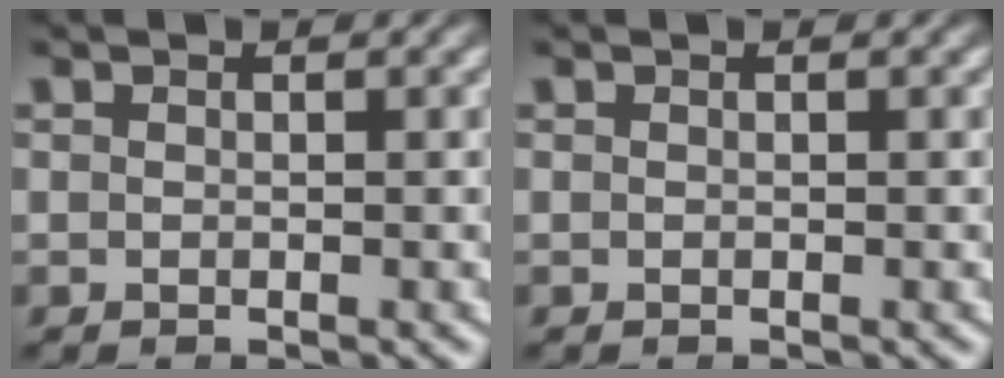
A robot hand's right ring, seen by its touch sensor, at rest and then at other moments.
{"total": 0.0}